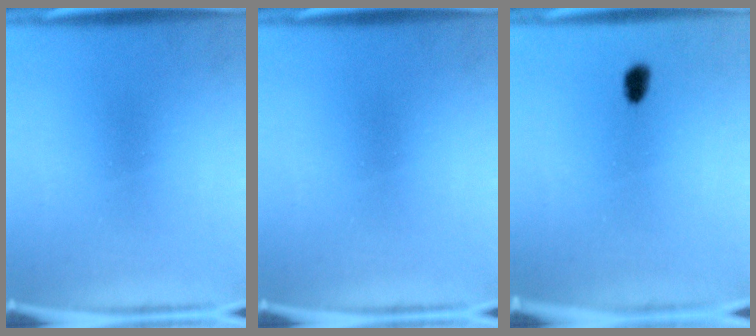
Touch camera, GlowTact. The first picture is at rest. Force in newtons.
{"total": 0.0}
{"total": 2.2}